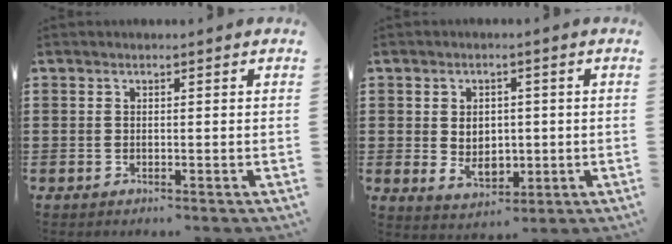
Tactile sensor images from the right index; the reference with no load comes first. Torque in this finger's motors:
{"motor_torque": [1.52, 0.62, 0.33, 0.11]}